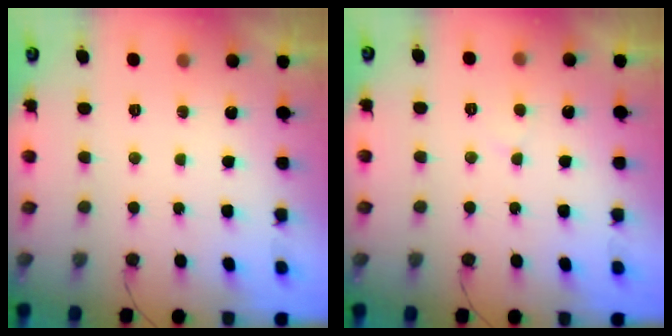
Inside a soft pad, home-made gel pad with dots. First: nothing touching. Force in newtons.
{"total": 2.2, "press": 2.2, "slide": 0.2}